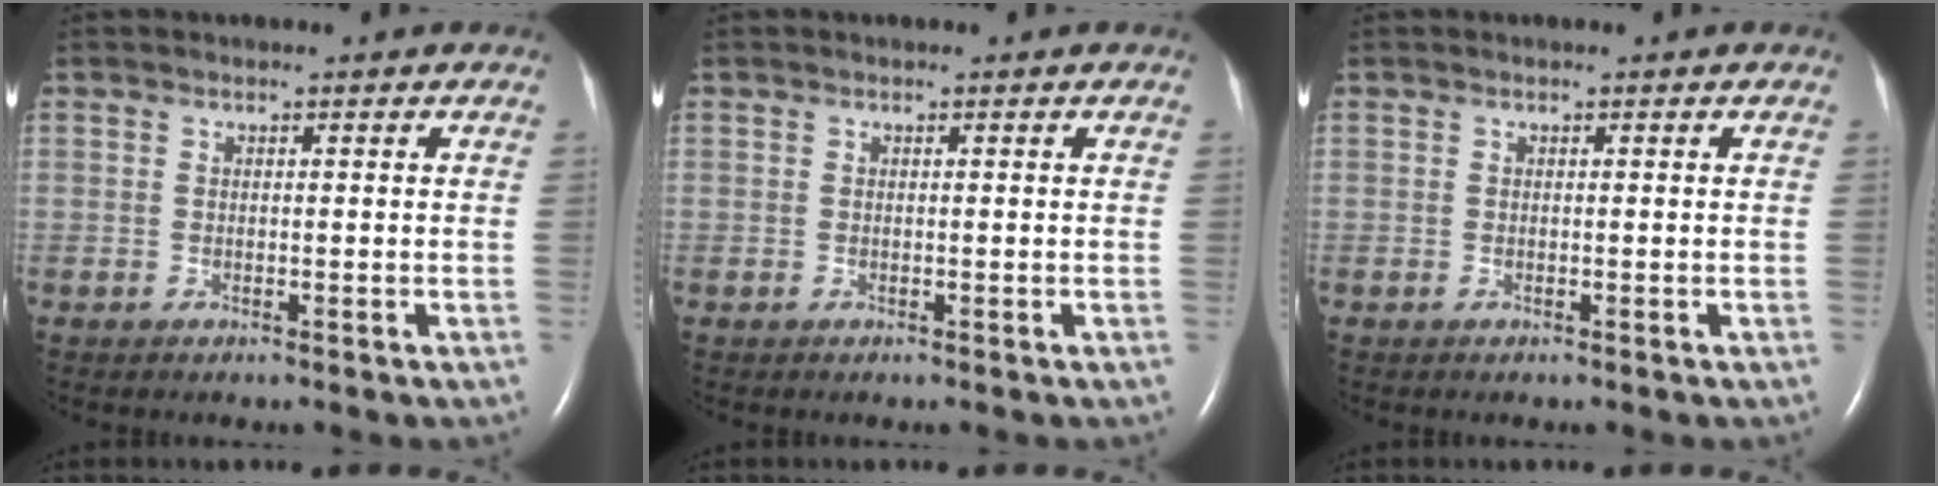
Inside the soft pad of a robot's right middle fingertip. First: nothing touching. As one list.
[{"total": 0.0}, {"total": 0.0}]